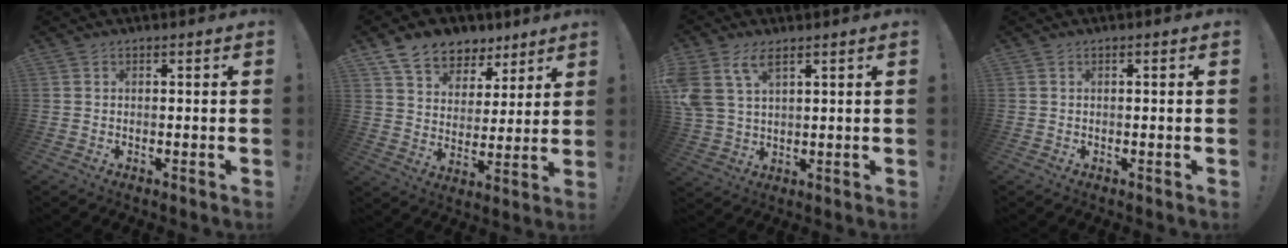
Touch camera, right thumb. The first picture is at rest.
{"total": 11.2, "force": [8.2, 6.8, 3.5], "torque": [-0.061, -0.057, 0.158]}
{"total": 8.6, "force": [4.8, 4.7, 5.4], "torque": [-0.120, -0.013, 0.094]}
{"total": 0.9, "force": [0.0, -0.6, 0.8], "torque": [-0.013, -0.003, -0.002]}